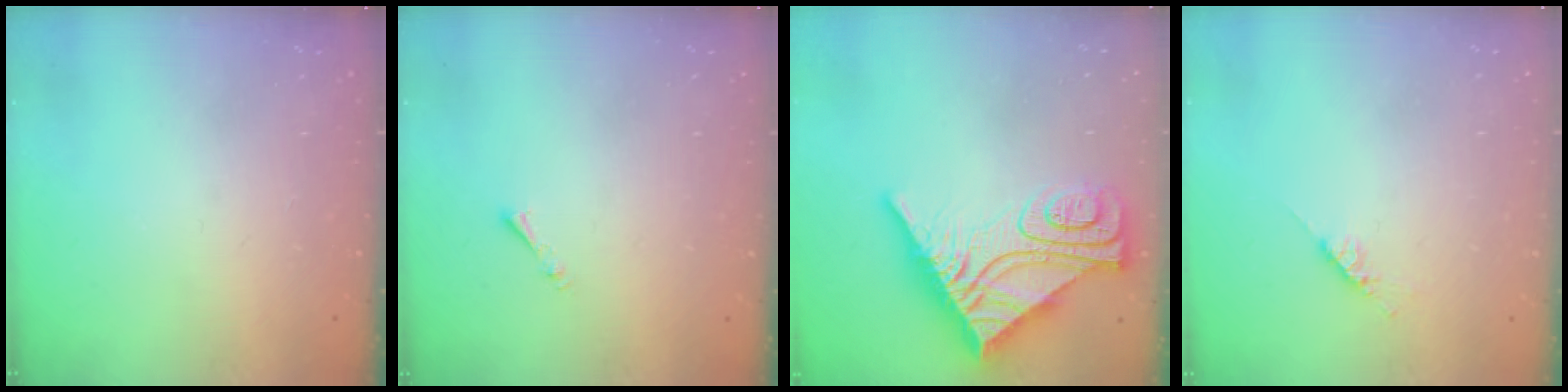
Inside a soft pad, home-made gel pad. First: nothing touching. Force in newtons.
{"total": 0.8, "press": 0.7, "slide": 0.3}
{"total": 18.8, "press": 18.7, "slide": 1.5}
{"total": 4.7, "press": 4.6, "slide": 0.5}